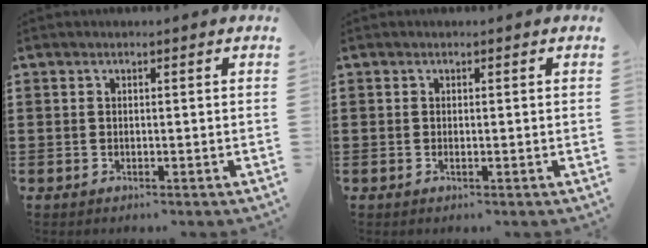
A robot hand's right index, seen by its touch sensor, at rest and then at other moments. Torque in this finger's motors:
{"motor_torque": [0.39, 0.25, 0.05, 0.00]}